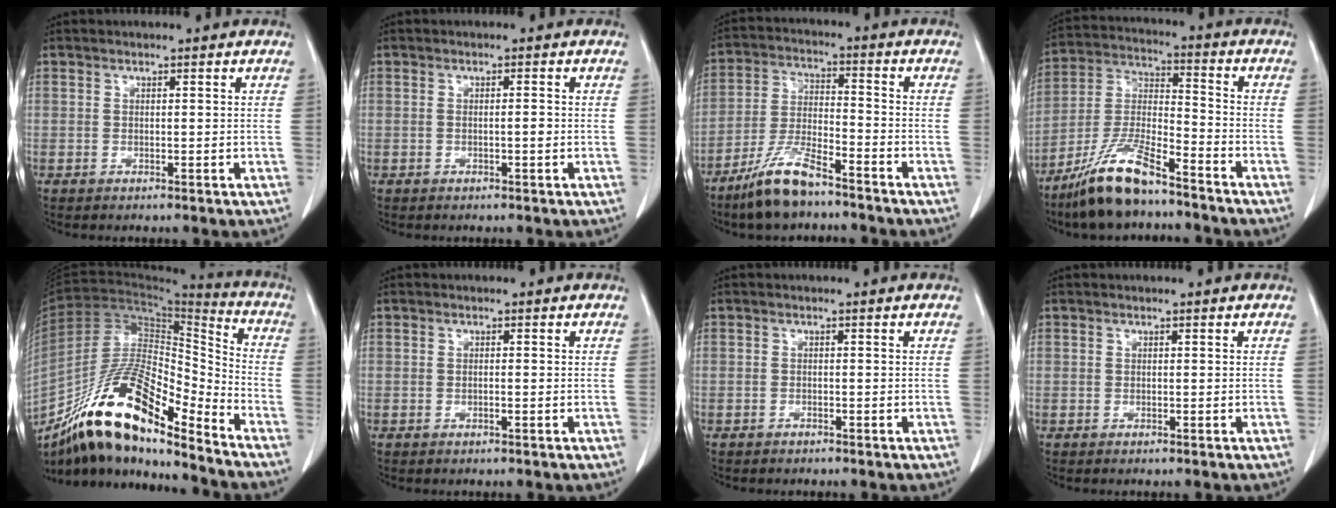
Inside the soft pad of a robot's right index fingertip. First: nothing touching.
{"total": 1.1, "force": [-0.2, 0.1, 1.1], "torque": [-0.018, 0.000, -0.004]}
{"total": 9.5, "force": [-7.3, 1.9, 5.8], "torque": [-0.124, -0.016, -0.142]}
{"total": 12.7, "force": [-9.6, 2.3, 7.9], "torque": [-0.171, -0.012, -0.184]}
{"total": 20.7, "force": [-14.4, 4.7, 14.0], "torque": [-0.270, 0.002, -0.258]}
{"total": 0.5, "force": [-0.2, 0.0, 0.5], "torque": [-0.011, -0.001, -0.002]}
{"total": 0.7, "force": [-0.7, 0.3, 0.1], "torque": [-0.007, 0.000, -0.013]}
{"total": 0.0}